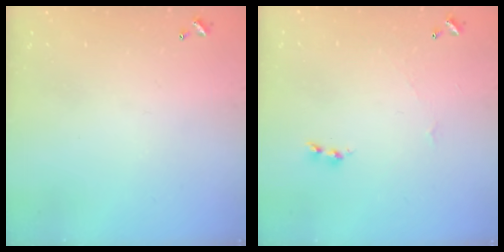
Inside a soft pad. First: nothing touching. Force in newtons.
{"total": 1.6, "press": 1.5, "slide": 0.4}